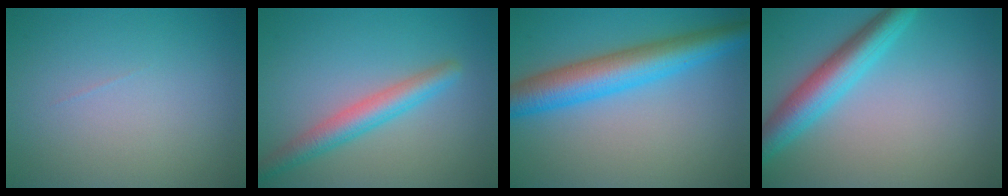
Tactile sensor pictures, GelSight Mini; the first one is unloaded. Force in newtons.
{"total": 3.7, "press": 3.7, "slide": 0.1}
{"total": 7.1, "press": 7.1, "slide": 0.1}
{"total": 5.2, "press": 5.2, "slide": 0.2}